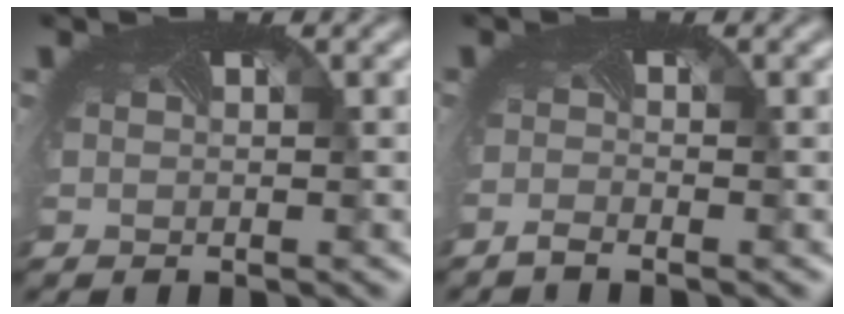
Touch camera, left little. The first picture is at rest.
{"total": 1.5, "force": [-1.5, -0.2, 0.0], "torque": [-0.010, -0.009, -0.032]}